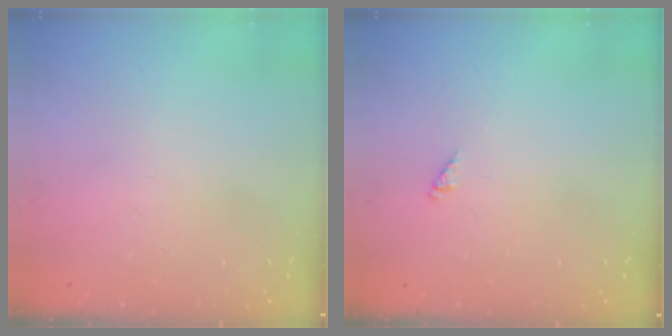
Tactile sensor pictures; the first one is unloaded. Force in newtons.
{"total": 0.0}